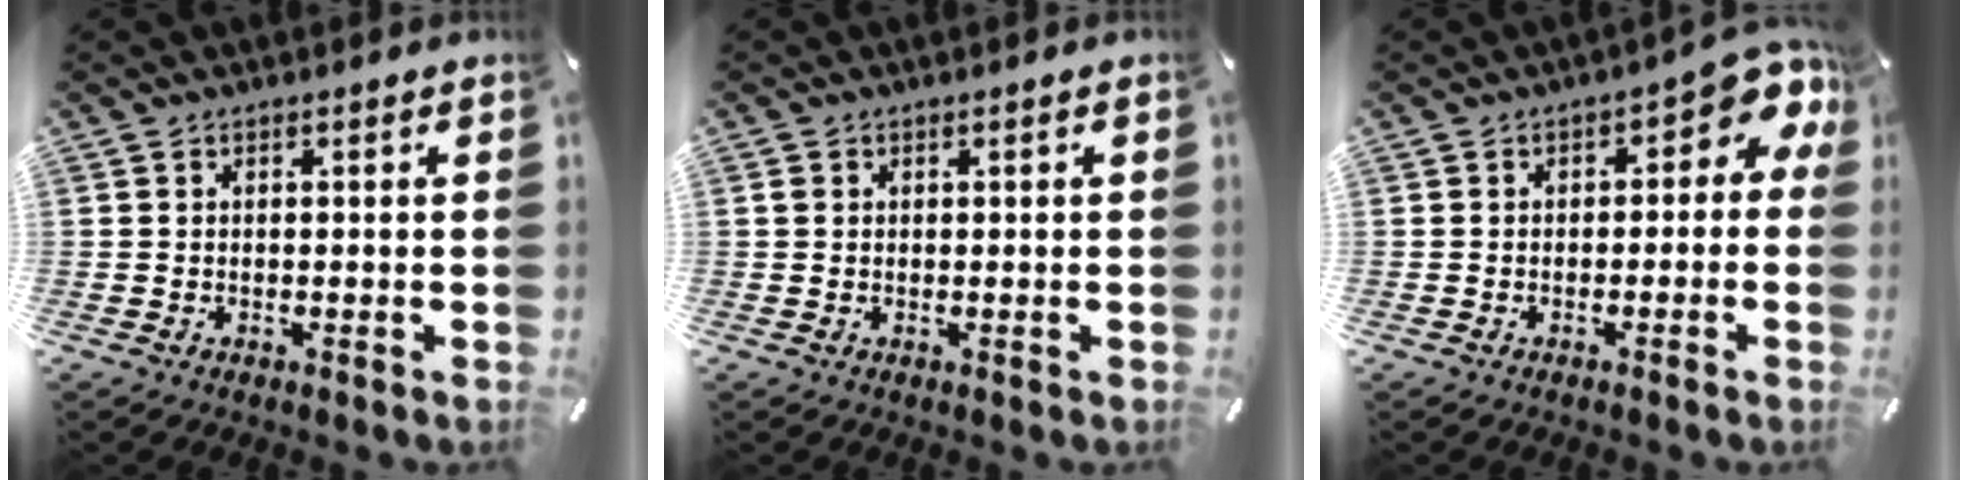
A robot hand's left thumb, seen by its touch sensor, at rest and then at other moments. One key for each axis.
{"total": 0.7, "fx": 0.1, "fy": 0.7, "fz": 0.0, "tx": -0.001, "ty": 0.005, "tz": 0.001}
{"total": 5.7, "fx": 1.2, "fy": 3.3, "fz": 4.4, "tx": -0.060, "ty": -0.010, "tz": 0.012}